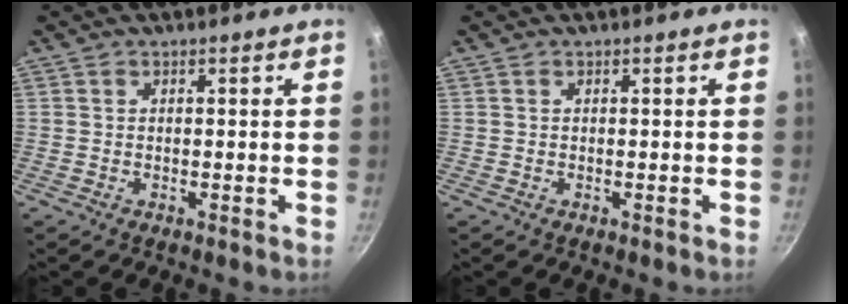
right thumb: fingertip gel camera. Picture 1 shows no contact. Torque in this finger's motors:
{"motor_torque": [0.00, 0.00, 0.00, 0.00, 0.00]}